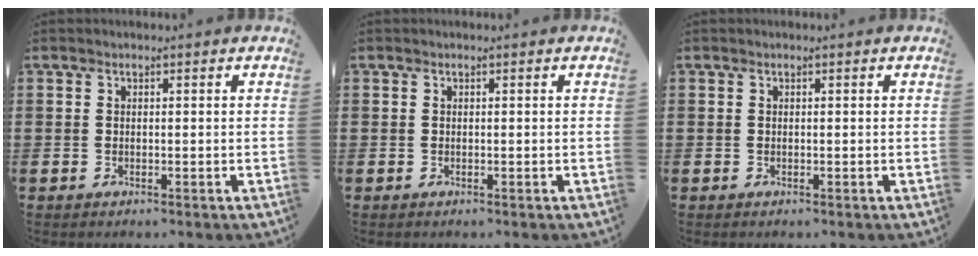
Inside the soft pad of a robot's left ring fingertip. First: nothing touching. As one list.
[{"total": 0.0}, {"total": 0.0}]